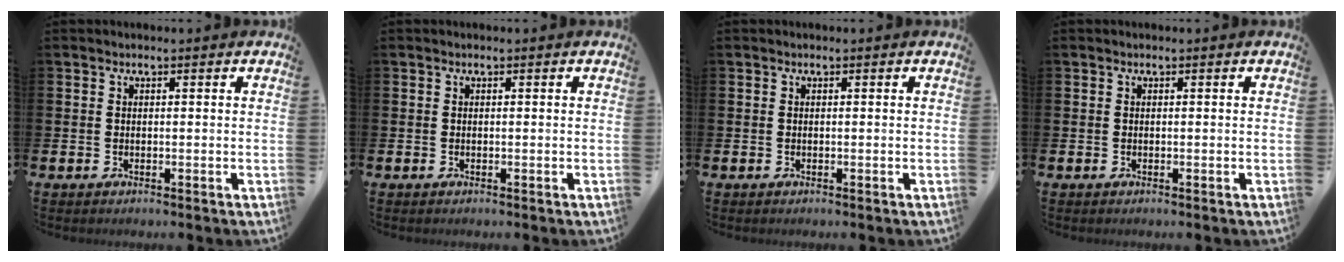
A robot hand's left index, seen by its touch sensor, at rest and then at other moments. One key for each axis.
{"total": 0.0}
{"total": 0.0}
{"total": 0.0}